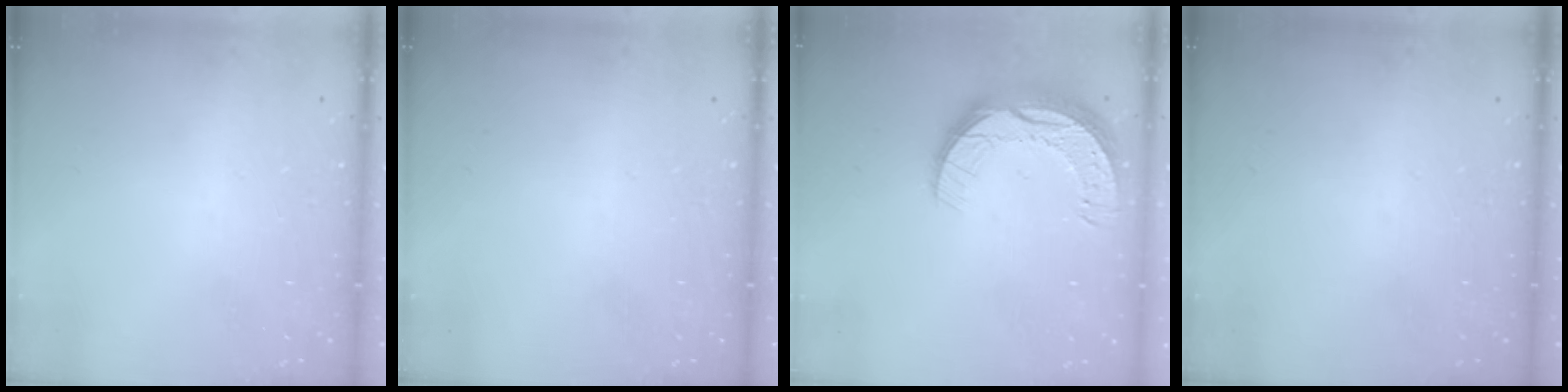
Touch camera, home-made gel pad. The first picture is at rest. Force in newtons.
{"total": 0.0}
{"total": 12.5, "press": 12.5, "slide": 0.7}
{"total": 0.0}